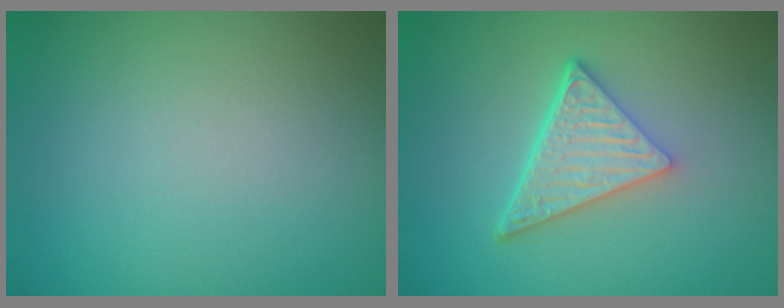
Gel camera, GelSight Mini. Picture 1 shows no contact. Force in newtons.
{"total": 4.8, "press": 3.3, "slide": 3.5}